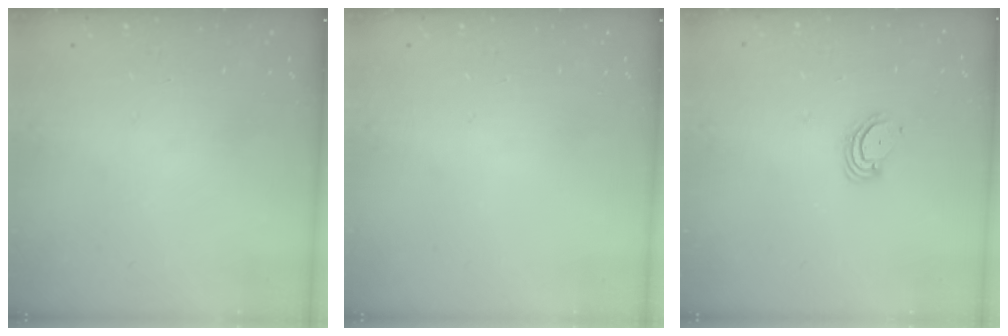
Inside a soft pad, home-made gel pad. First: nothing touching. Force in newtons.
{"total": 0.0}
{"total": 3.8, "press": 3.8, "slide": 0.3}